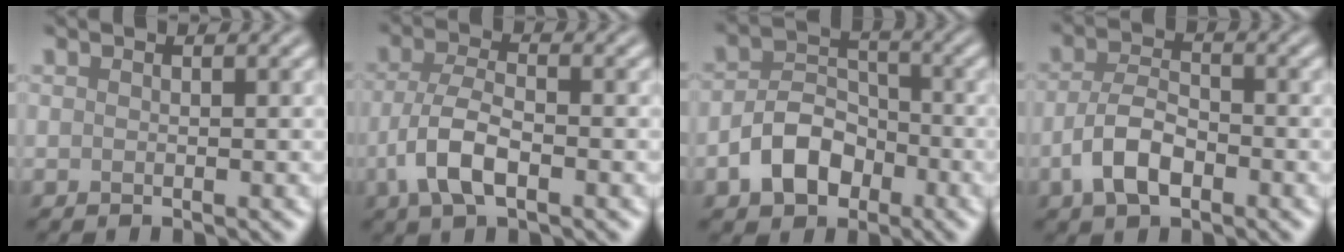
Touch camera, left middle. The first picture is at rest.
{"total": 4.8, "force": [-1.8, 2.1, 3.9], "torque": [-0.082, 0.003, -0.040]}
{"total": 5.2, "force": [-2.3, 3.5, 2.9], "torque": [-0.051, 0.004, -0.048]}
{"total": 4.5, "force": [-1.9, 2.4, 3.3], "torque": [-0.065, 0.005, -0.042]}